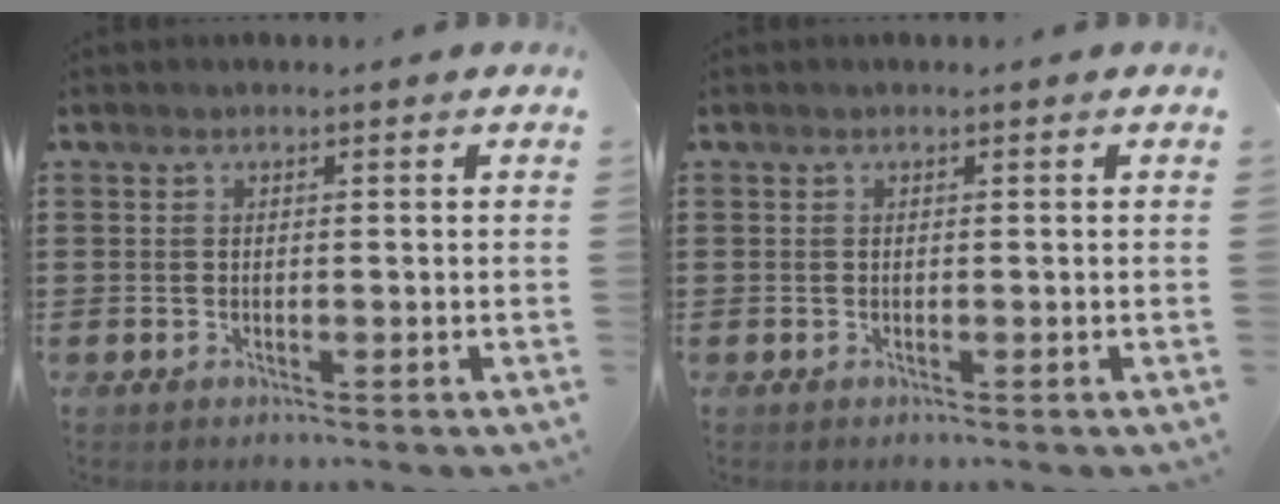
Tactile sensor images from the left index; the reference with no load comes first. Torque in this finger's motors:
{"motor_torque": [0.00, 0.00, 0.00, 0.00]}